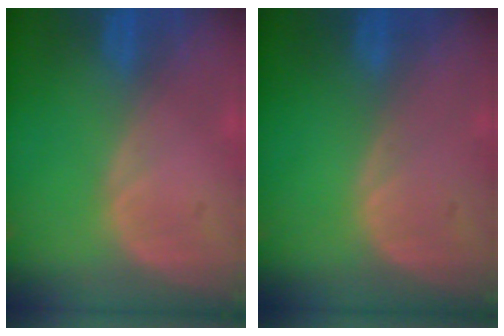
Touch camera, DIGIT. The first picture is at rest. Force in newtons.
{"total": 0.0}